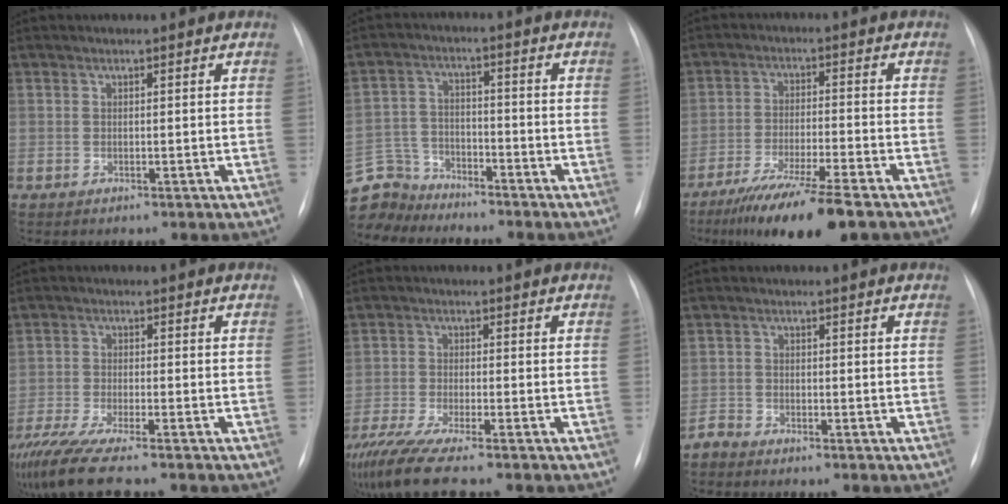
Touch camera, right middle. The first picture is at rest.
{"total": 9.2, "force": [-8.6, 3.2, -0.4], "torque": [-0.003, 0.017, -0.168]}
{"total": 12.1, "force": [-8.9, 0.1, 8.2], "torque": [-0.143, -0.038, -0.145]}
{"total": 11.1, "force": [-8.9, 0.7, 6.5], "torque": [-0.125, -0.029, -0.152]}
{"total": 10.8, "force": [-8.7, 0.5, 6.4], "torque": [-0.124, -0.028, -0.150]}
{"total": 1.6, "force": [-1.6, 0.2, -0.1], "torque": [0.005, -0.003, -0.032]}